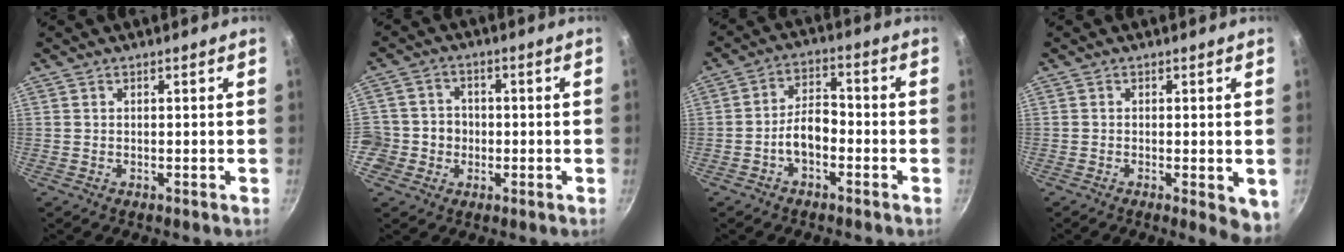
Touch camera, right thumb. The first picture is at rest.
{"total": 7.4, "force": [-1.7, 7.0, 1.9], "torque": [-0.004, 0.022, -0.040]}
{"total": 6.2, "force": [-2.5, 3.5, 4.4], "torque": [-0.061, 0.035, -0.047]}
{"total": 4.9, "force": [-1.2, 1.7, 4.5], "torque": [-0.050, -0.007, -0.014]}